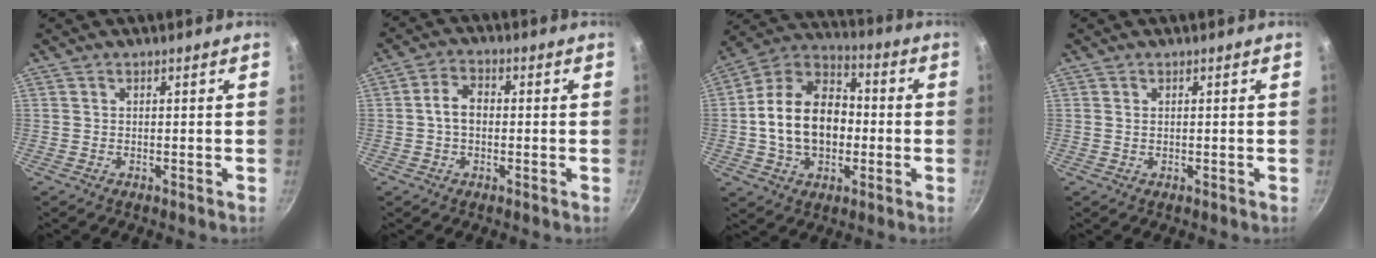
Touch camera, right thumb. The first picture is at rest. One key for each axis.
{"total": 4.9, "fx": -0.3, "fy": 3.4, "fz": 3.5, "tx": -0.054, "ty": 0.018, "tz": -0.012}
{"total": 17.8, "fx": -1.3, "fy": 12.7, "fz": 12.4, "tx": -0.185, "ty": 0.038, "tz": -0.034}
{"total": 0.6, "fx": 0.2, "fy": 0.4, "fz": 0.5, "tx": -0.008, "ty": 0.001, "tz": 0.003}